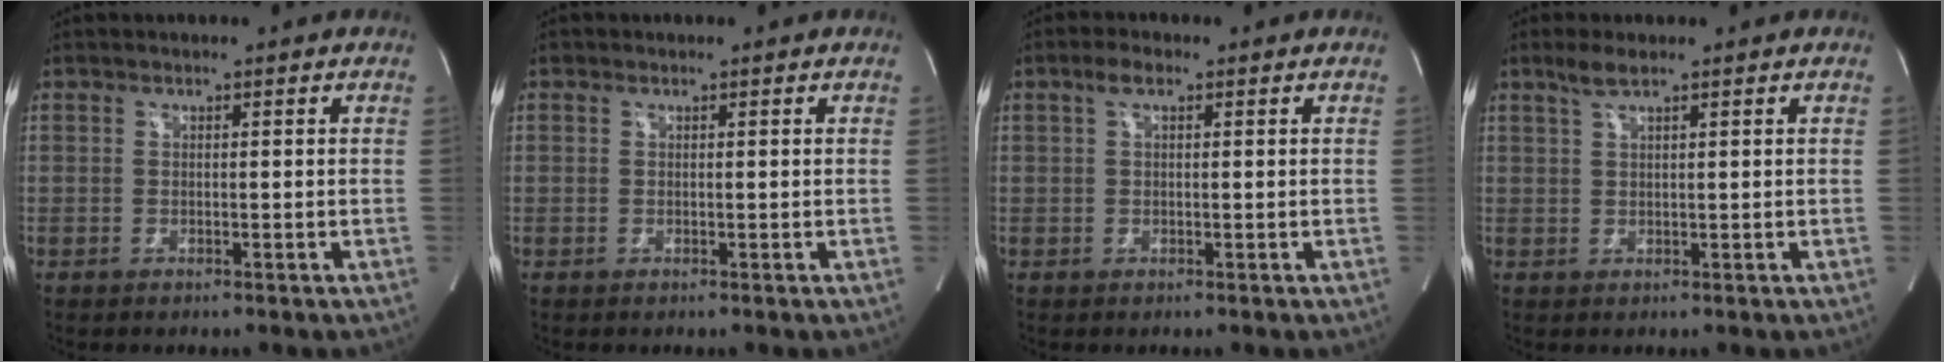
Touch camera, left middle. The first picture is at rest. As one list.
[{"total": 0.0}, {"total": 2.1, "force": [1.1, 0.8, 1.7], "torque": [-0.039, 0.012, 0.021]}, {"total": 2.9, "force": [2.1, 0.3, 1.9], "torque": [-0.049, 0.006, 0.044]}]